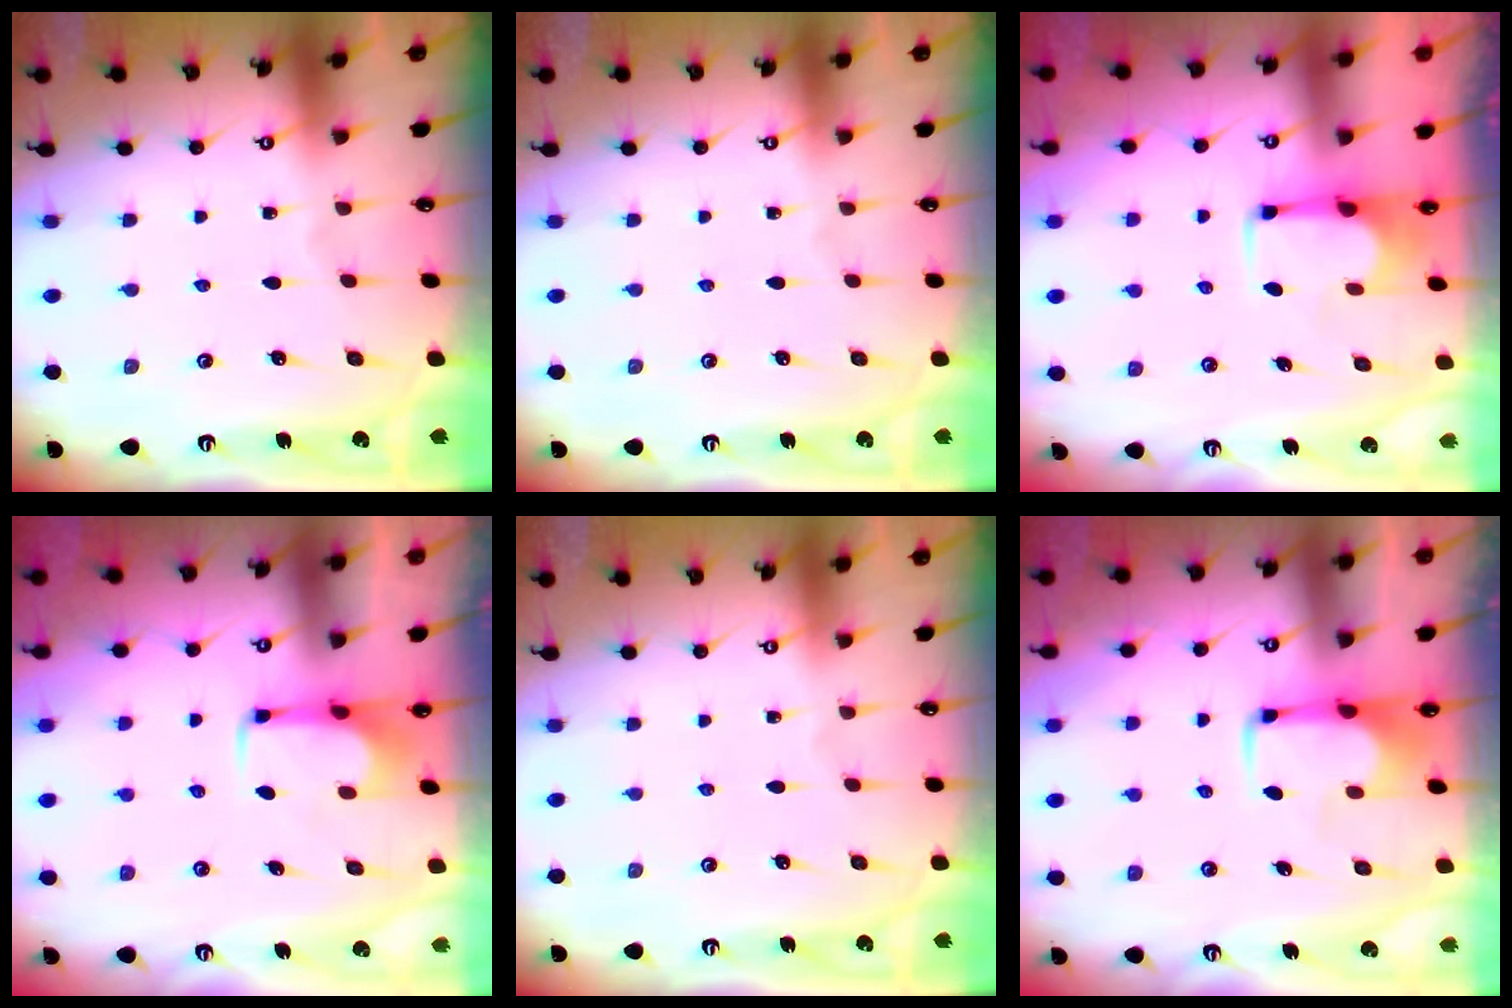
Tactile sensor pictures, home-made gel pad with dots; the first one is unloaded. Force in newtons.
{"total": 0.0}
{"total": 1.7, "press": 1.4, "slide": 0.9}
{"total": 1.8, "press": 1.8, "slide": 0.2}
{"total": 0.0}
{"total": 2.0, "press": 2.0, "slide": 0.4}